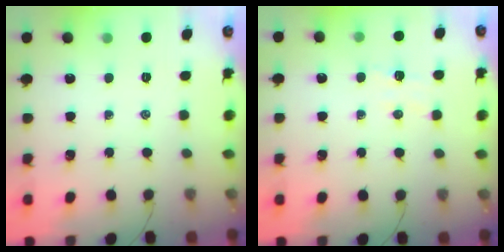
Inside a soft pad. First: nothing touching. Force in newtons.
{"total": 5.1, "press": 4.9, "slide": 1.0}